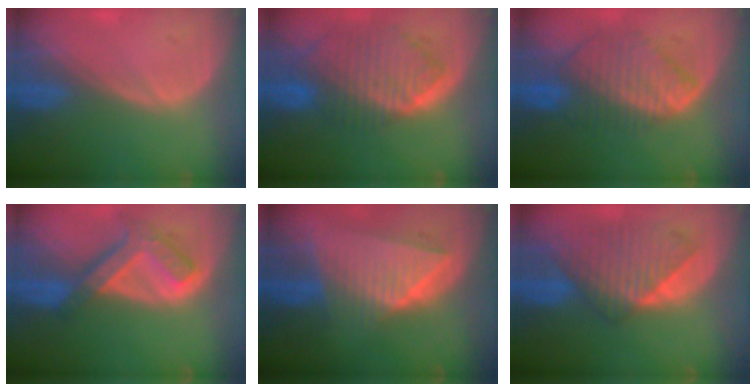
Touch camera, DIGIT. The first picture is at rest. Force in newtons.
{"total": 9.9, "press": 8.4, "slide": 5.2}
{"total": 8.7, "press": 7.7, "slide": 4.1}
{"total": 7.6, "press": 6.4, "slide": 4.0}
{"total": 9.2, "press": 8.2, "slide": 4.2}
{"total": 8.9, "press": 8.0, "slide": 3.7}